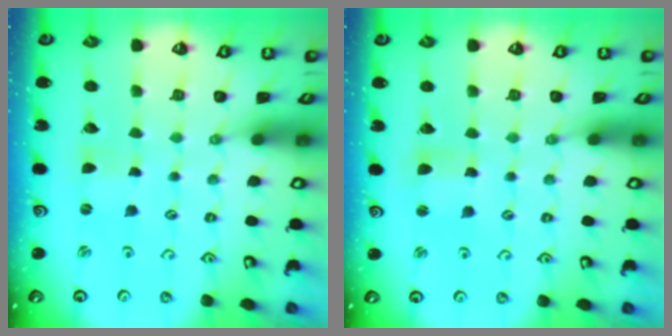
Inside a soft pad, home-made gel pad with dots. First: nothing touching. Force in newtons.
{"total": 2.9, "press": 2.9, "slide": 0.3}